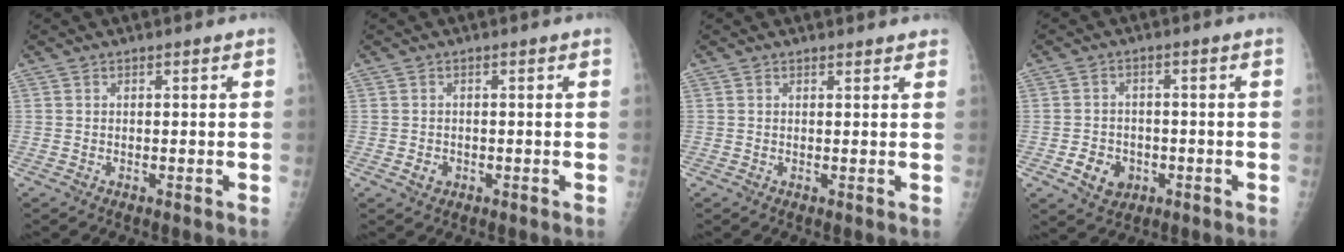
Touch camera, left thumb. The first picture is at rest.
{"total": 1.8, "force": [-0.6, 1.5, 0.8], "torque": [-0.006, 0.003, -0.006]}
{"total": 1.7, "force": [1.5, 0.6, 0.4], "torque": [0.004, -0.004, 0.013]}
{"total": 5.7, "force": [-2.0, 4.7, 2.6], "torque": [-0.024, 0.009, -0.026]}